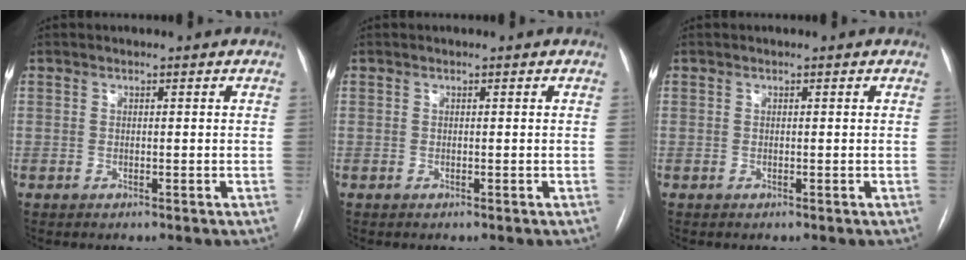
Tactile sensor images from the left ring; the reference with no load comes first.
{"total": 0.0}
{"total": 0.0}